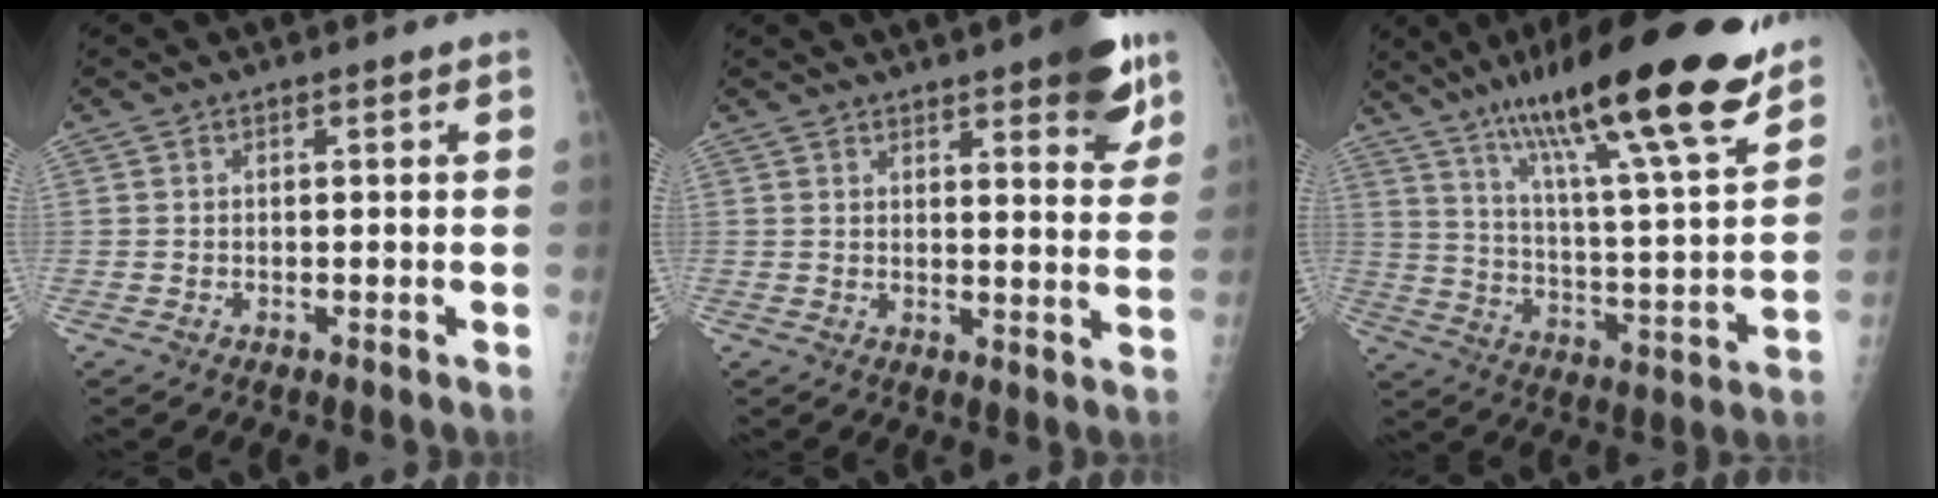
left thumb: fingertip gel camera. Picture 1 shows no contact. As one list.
[{"total": 10.8, "force": [6.5, 3.0, 8.1], "torque": [-0.075, -0.030, 0.080]}, {"total": 25.8, "force": [17.4, 3.9, 18.7], "torque": [-0.288, -0.054, 0.284]}]